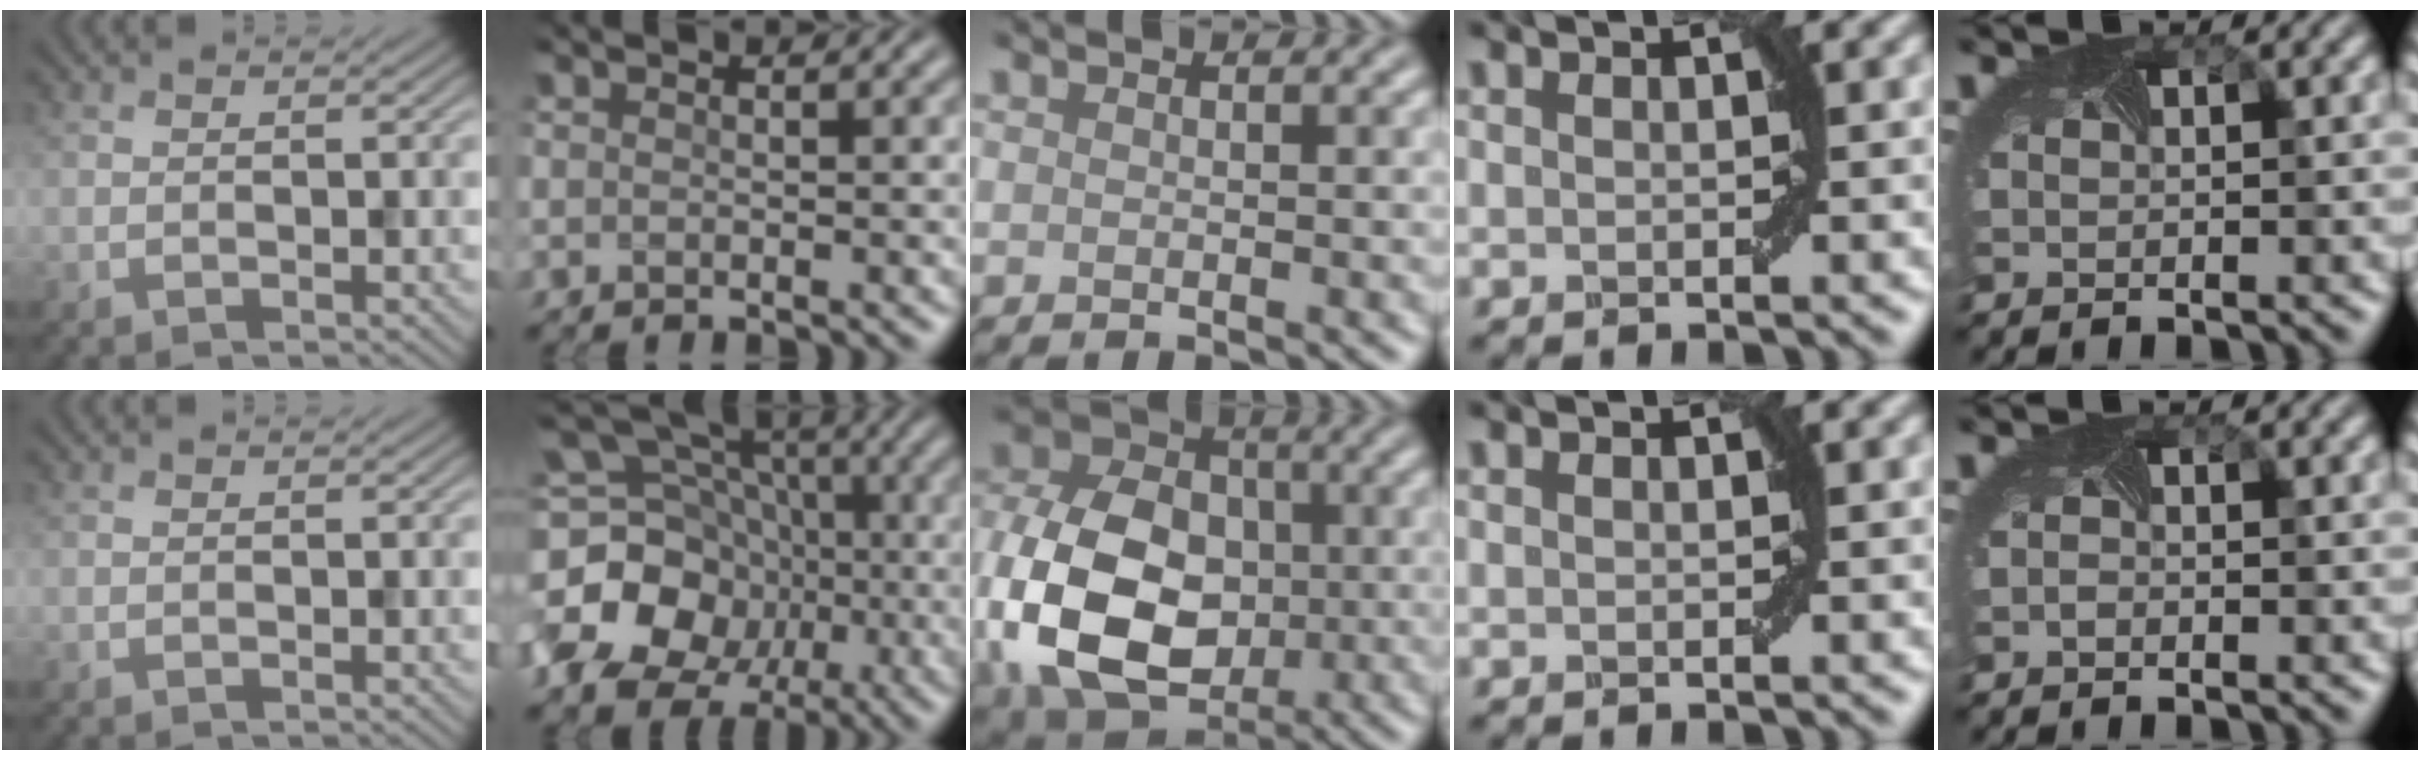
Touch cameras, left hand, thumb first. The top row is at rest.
{"index": {"total": 17.4, "force": [-3.3, 15.2, 8.0], "torque": [-0.200, 0.003, -0.078]}, "middle": {"total": 14.2, "force": [-2.4, 10.2, 9.6], "torque": [-0.214, -0.013, -0.051]}, "little": {"total": 0.6, "force": [-0.5, -0.1, -0.3], "torque": [-0.002, -0.006, -0.011]}}